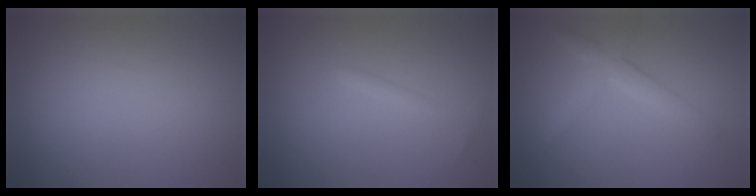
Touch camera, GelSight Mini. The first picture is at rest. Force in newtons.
{"total": 1.0, "press": 1.0, "slide": 0.0}
{"total": 2.8, "press": 2.8, "slide": 0.2}